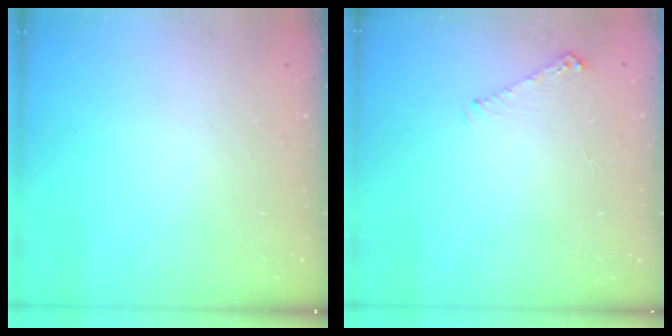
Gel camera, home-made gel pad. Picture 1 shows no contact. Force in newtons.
{"total": 4.7, "press": 4.7, "slide": 0.7}